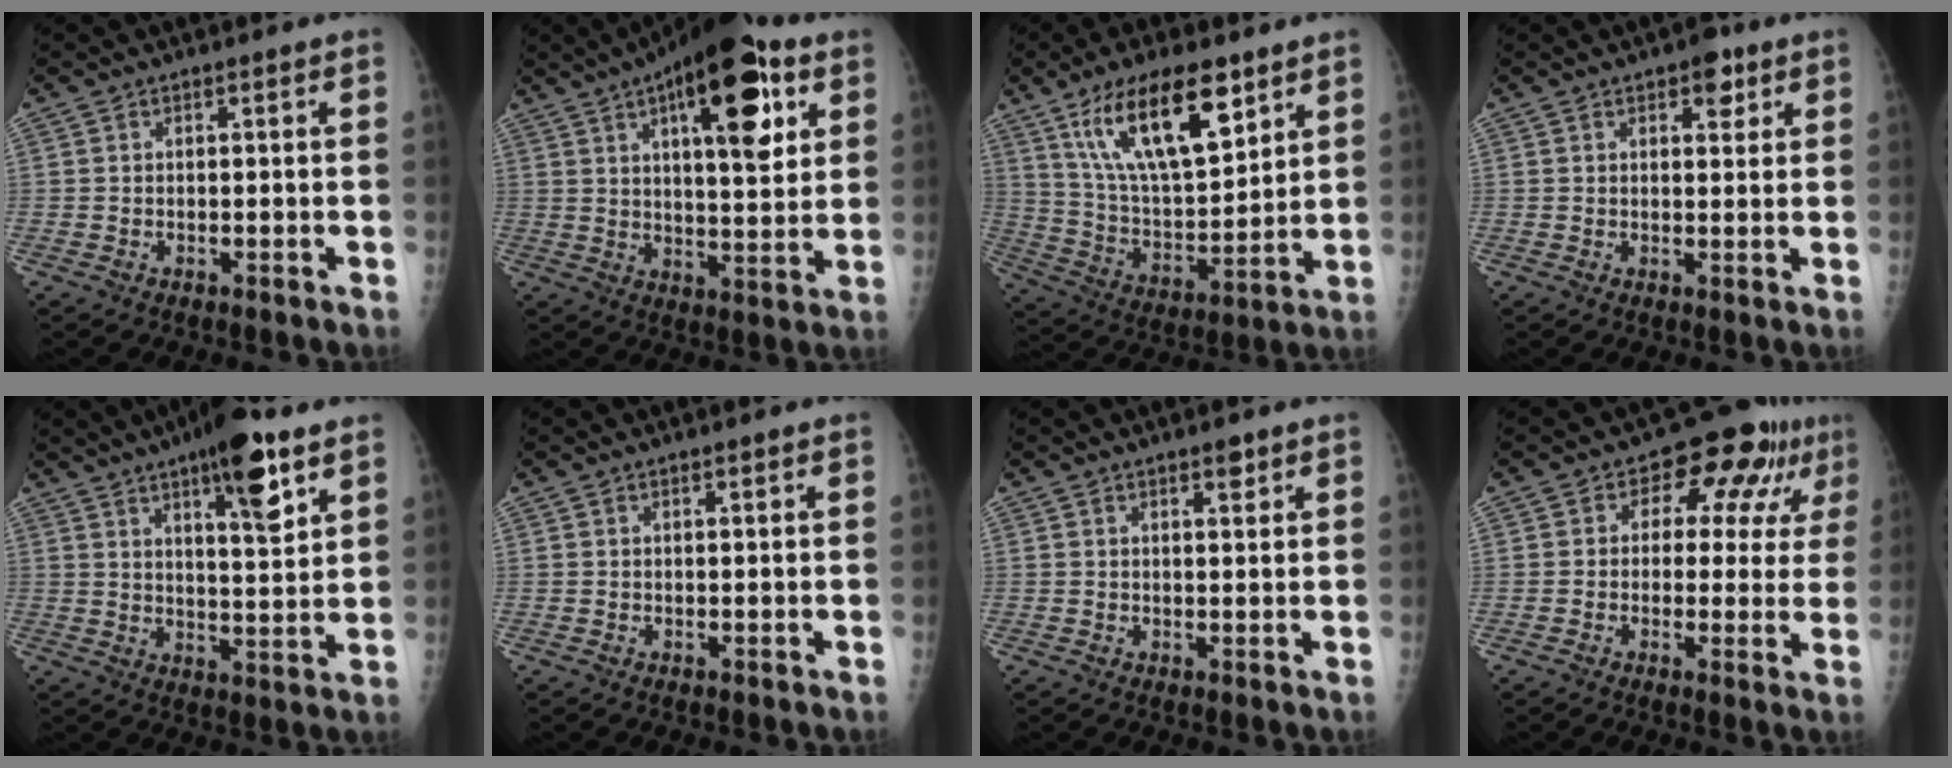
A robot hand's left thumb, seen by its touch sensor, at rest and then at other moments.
{"total": 18.6, "force": [8.1, 7.0, 15.2], "torque": [-0.189, -0.020, 0.116]}
{"total": 18.8, "force": [10.6, 7.2, 13.8], "torque": [-0.208, -0.046, 0.199]}
{"total": 4.1, "force": [2.3, 2.1, 2.6], "torque": [-0.016, -0.008, 0.027]}
{"total": 12.6, "force": [7.2, 3.2, 9.8], "torque": [-0.129, -0.035, 0.107]}
{"total": 0.6, "force": [0.4, 0.1, 0.4], "torque": [-0.005, -0.001, 0.008]}
{"total": 2.3, "force": [1.6, 0.8, 1.5], "torque": [-0.015, -0.010, 0.024]}
{"total": 10.9, "force": [4.0, 6.7, 7.6], "torque": [-0.045, 0.014, 0.045]}